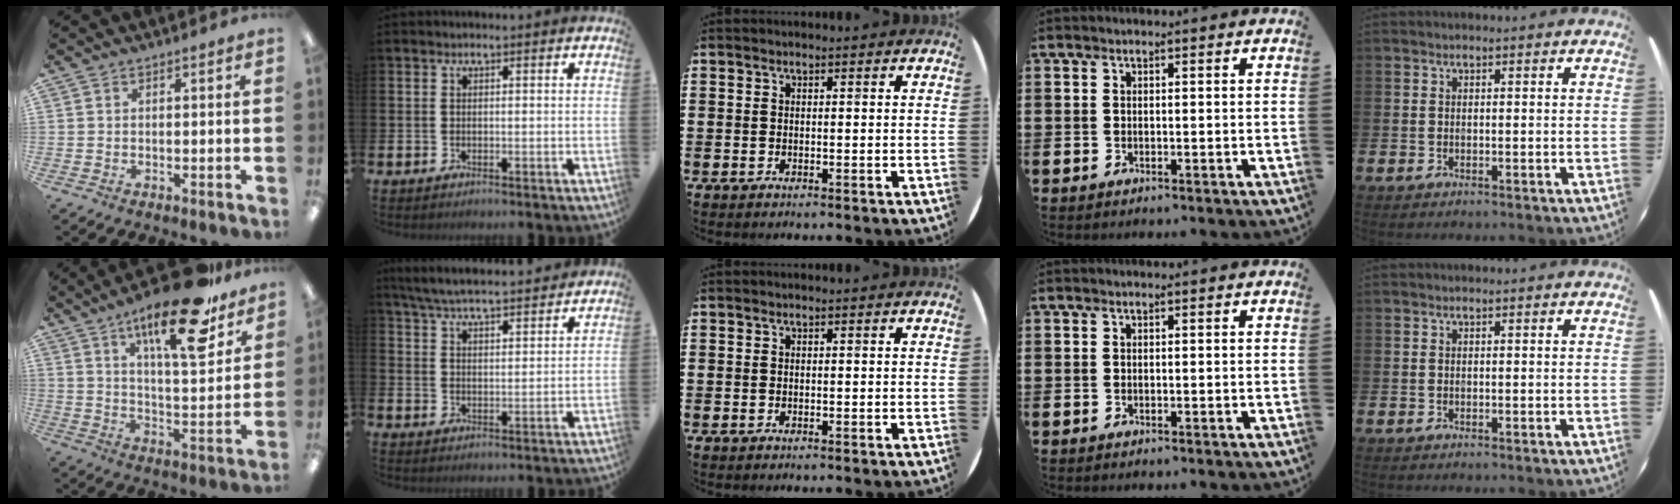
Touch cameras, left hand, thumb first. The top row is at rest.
{"thumb": {"total": 20.9, "force": [13.3, 6.3, 14.8], "torque": [-0.229, -0.068, 0.210]}, "index": {"total": 6.2, "force": [6.0, 0.4, 1.4], "torque": [-0.046, -0.034, 0.107]}}